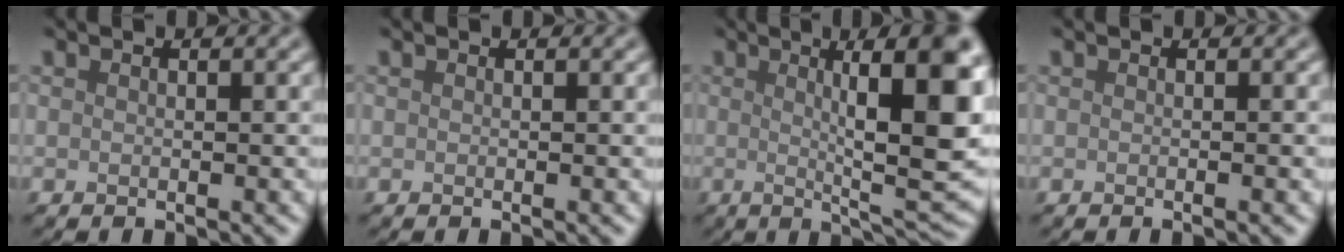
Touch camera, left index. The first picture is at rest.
{"total": 0.0}
{"total": 12.9, "force": [1.6, 3.1, 12.4], "torque": [-0.149, 0.000, 0.024]}
{"total": 1.0, "force": [-0.2, 0.2, 1.0], "torque": [-0.008, -0.003, -0.005]}